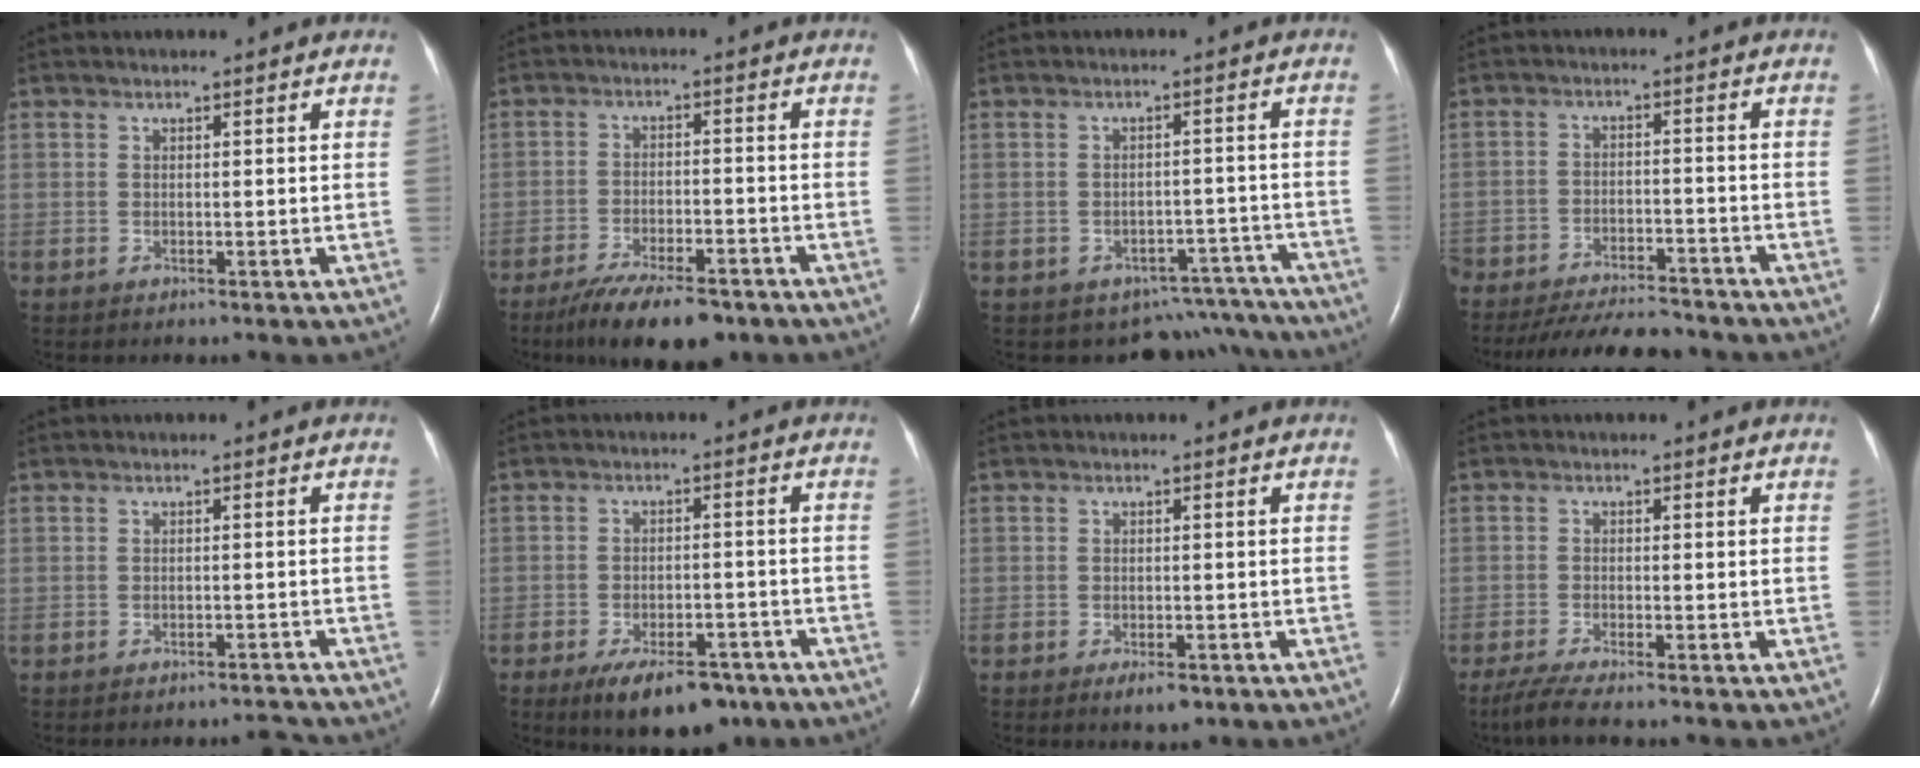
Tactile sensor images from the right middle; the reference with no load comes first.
{"total": 11.2, "force": [-8.4, 2.9, 6.7], "torque": [-0.112, -0.020, -0.134]}
{"total": 10.5, "force": [-9.4, 4.6, 0.4], "torque": [0.011, 0.036, -0.100]}
{"total": 14.7, "force": [-13.3, 3.1, 5.6], "torque": [-0.110, -0.019, -0.191]}
{"total": 2.4, "force": [-2.3, -0.4, 0.1], "torque": [-0.002, -0.004, -0.028]}
{"total": 9.9, "force": [-7.0, 4.0, 5.8], "torque": [-0.090, -0.005, -0.105]}
{"total": 2.4, "force": [-1.5, 0.9, 1.8], "torque": [-0.032, -0.004, -0.018]}
{"total": 4.1, "force": [-3.3, -0.3, 2.5], "torque": [-0.057, -0.015, -0.064]}